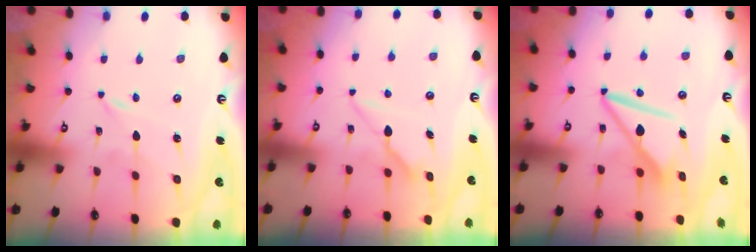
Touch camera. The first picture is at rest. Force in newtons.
{"total": 8.4, "press": 8.4, "slide": 0.3}
{"total": 8.6, "press": 8.6, "slide": 0.7}